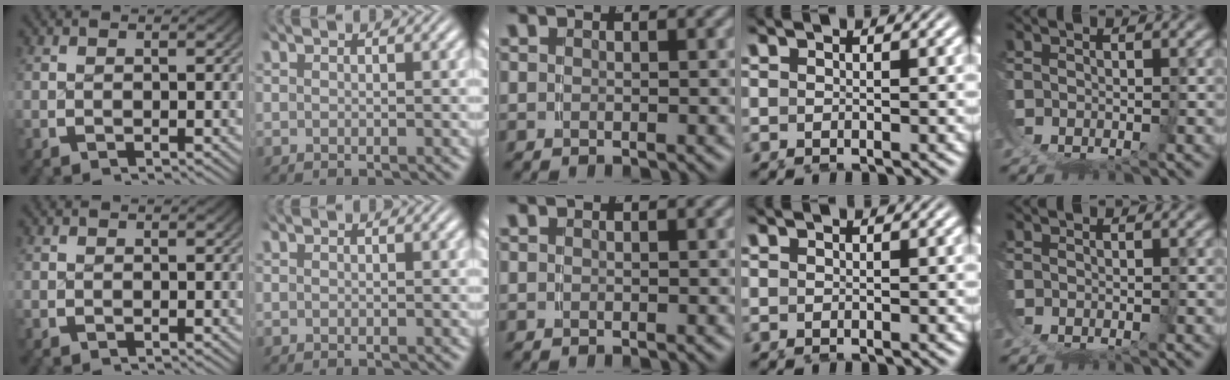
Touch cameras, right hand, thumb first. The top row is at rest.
{}